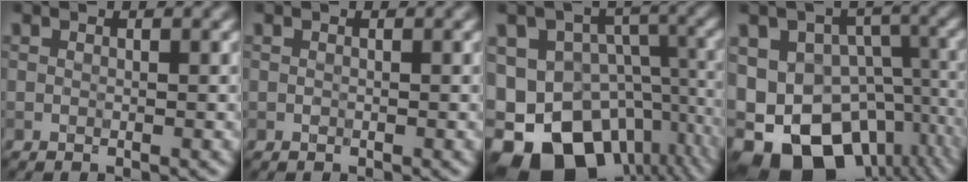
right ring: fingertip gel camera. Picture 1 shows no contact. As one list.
[{"total": 0.0}, {"total": 17.9, "force": [-8.3, 12.7, 9.5], "torque": [-0.189, -0.026, -0.101]}, {"total": 16.8, "force": [-7.0, 11.7, 9.9], "torque": [-0.181, -0.018, -0.084]}]